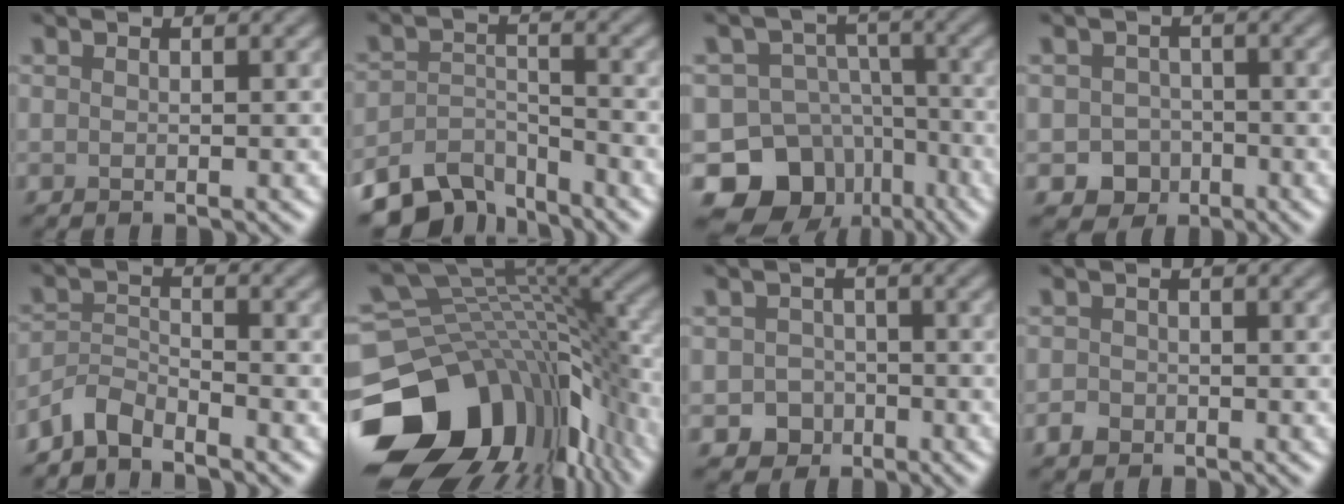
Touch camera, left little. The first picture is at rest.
{"total": 6.1, "force": [-5.1, 2.6, 2.2], "torque": [-0.036, -0.010, -0.093]}
{"total": 14.2, "force": [-8.6, 10.6, 3.8], "torque": [-0.065, -0.015, -0.138]}
{"total": 2.8, "force": [-1.1, 2.5, 0.7], "torque": [-0.004, -0.003, -0.018]}
{"total": 2.9, "force": [-2.7, 0.6, 0.8], "torque": [-0.017, 0.004, -0.066]}
{"total": 15.9, "force": [-6.4, 10.9, 9.7], "torque": [-0.195, -0.033, -0.091]}
{"total": 2.4, "force": [-1.0, 2.1, 0.5], "torque": [0.000, 0.001, -0.018]}
{"total": 1.3, "force": [-0.7, 1.0, 0.4], "torque": [-0.001, 0.000, -0.015]}